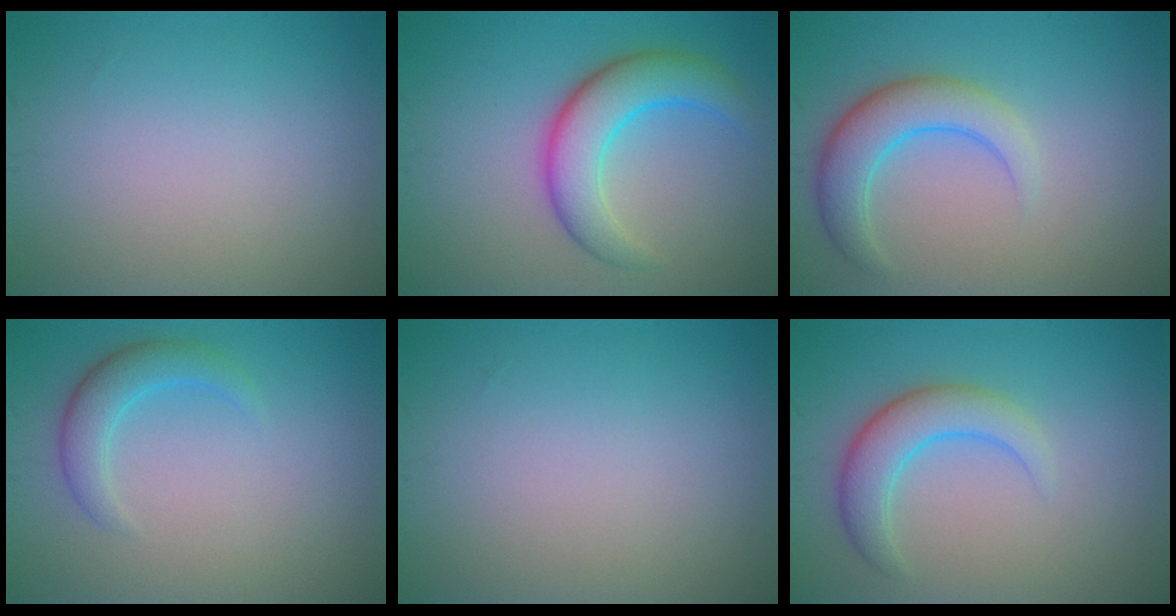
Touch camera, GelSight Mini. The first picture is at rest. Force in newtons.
{"total": 5.7, "press": 5.7, "slide": 0.0}
{"total": 4.6, "press": 4.6, "slide": 0.3}
{"total": 2.8, "press": 2.8, "slide": 0.0}
{"total": 0.0}
{"total": 4.0, "press": 4.0, "slide": 0.1}